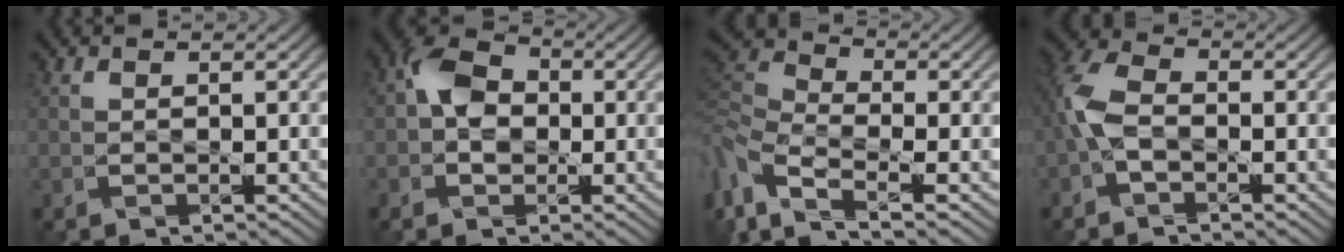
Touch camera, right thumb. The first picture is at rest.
{"total": 5.5, "force": [-0.1, 4.0, 3.7], "torque": [-0.079, 0.016, -0.014]}
{"total": 9.2, "force": [-3.3, 4.3, 7.4], "torque": [-0.208, -0.011, -0.071]}
{"total": 5.5, "force": [-1.6, 3.1, 4.2], "torque": [-0.118, 0.007, -0.044]}